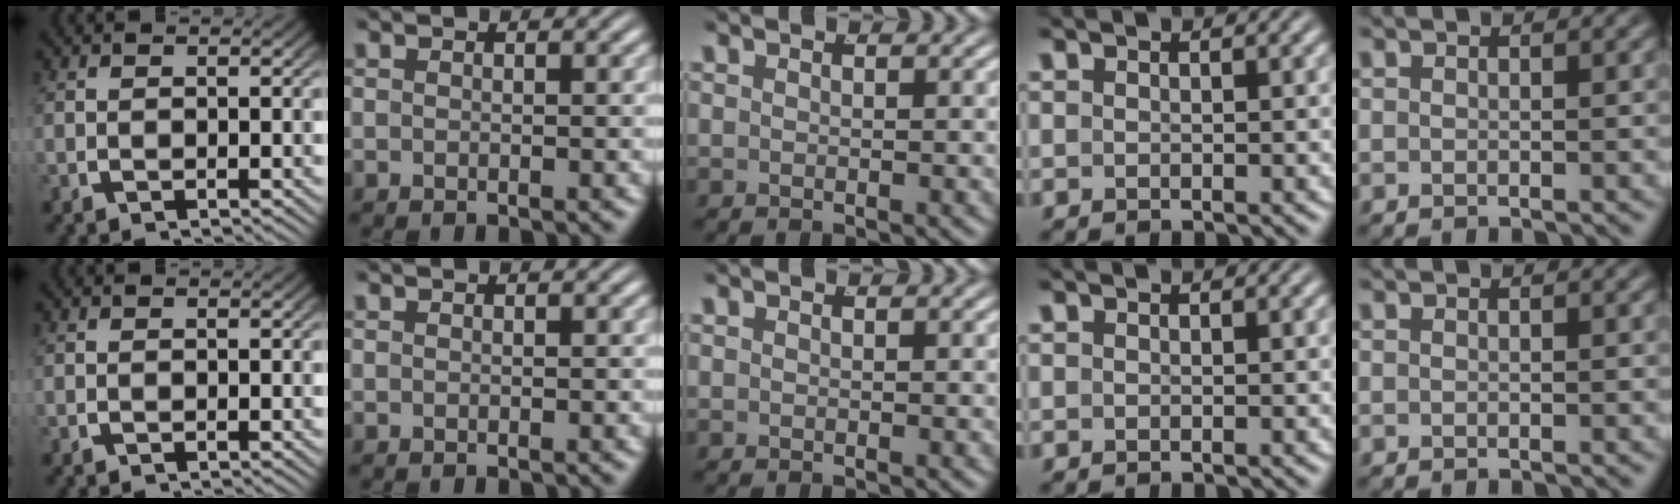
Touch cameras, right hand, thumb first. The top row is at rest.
{}